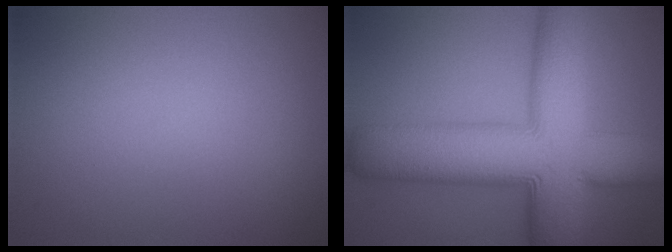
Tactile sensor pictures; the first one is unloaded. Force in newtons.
{"total": 14.4, "press": 14.4, "slide": 0.3}